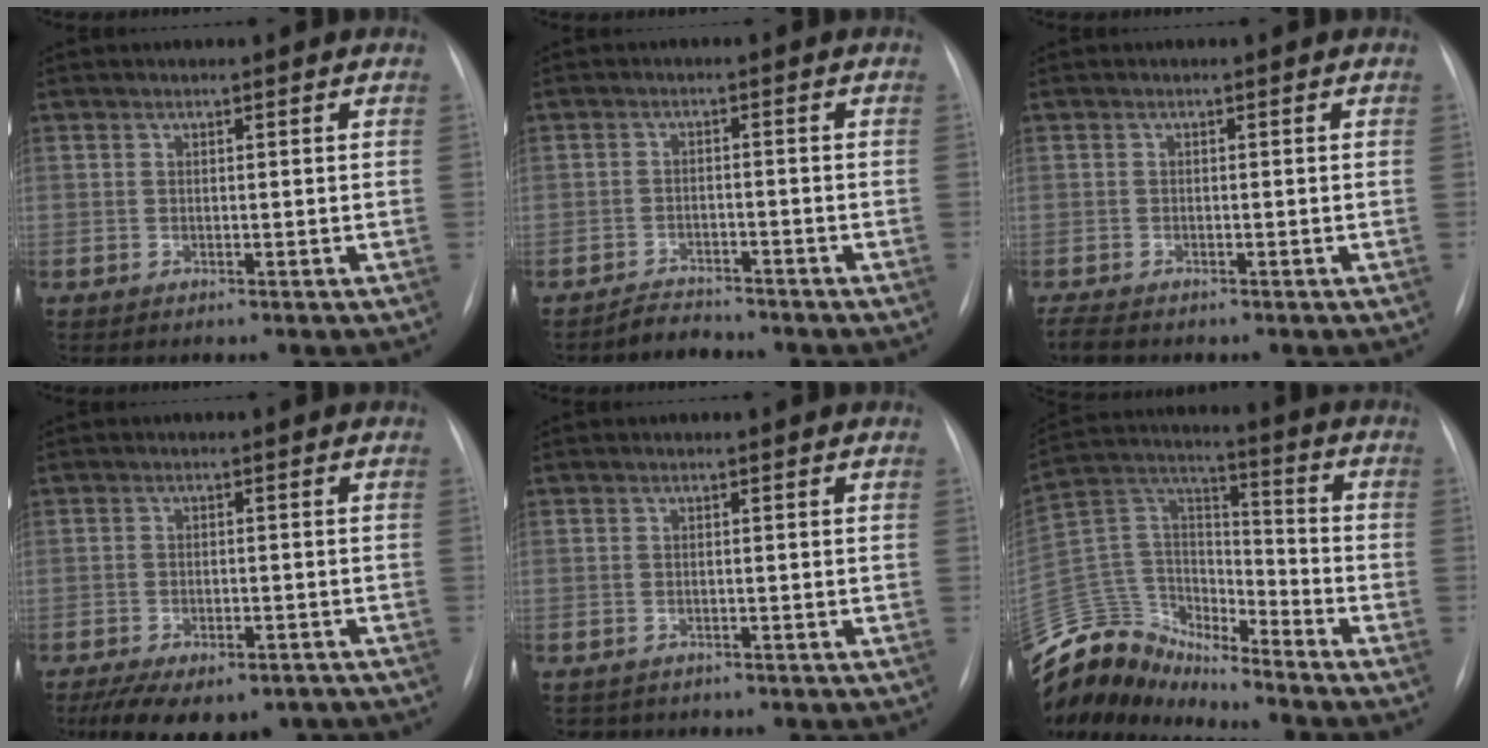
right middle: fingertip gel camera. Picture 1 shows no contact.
{"total": 2.9, "force": [-2.8, 0.7, -0.3], "torque": [0.001, -0.007, -0.047]}
{"total": 2.5, "force": [-2.1, 0.7, 1.1], "torque": [-0.026, -0.007, -0.033]}
{"total": 12.6, "force": [-9.1, 6.5, 5.7], "torque": [-0.100, 0.007, -0.120]}
{"total": 1.6, "force": [-1.3, 1.0, 0.0], "torque": [-0.007, 0.002, -0.017]}
{"total": 14.3, "force": [-13.7, 3.9, 1.6], "torque": [-0.035, 0.073, -0.258]}